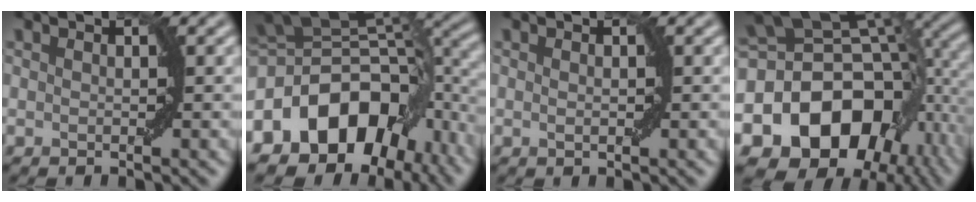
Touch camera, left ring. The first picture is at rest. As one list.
[{"total": 13.2, "force": [-5.3, 9.4, 7.7], "torque": [-0.142, 0.009, -0.102]}, {"total": 0.7, "force": [0.1, 0.3, 0.6], "torque": [-0.012, 0.001, 0.003]}, {"total": 16.3, "force": [-4.8, 11.4, 10.6], "torque": [-0.181, -0.015, -0.074]}]